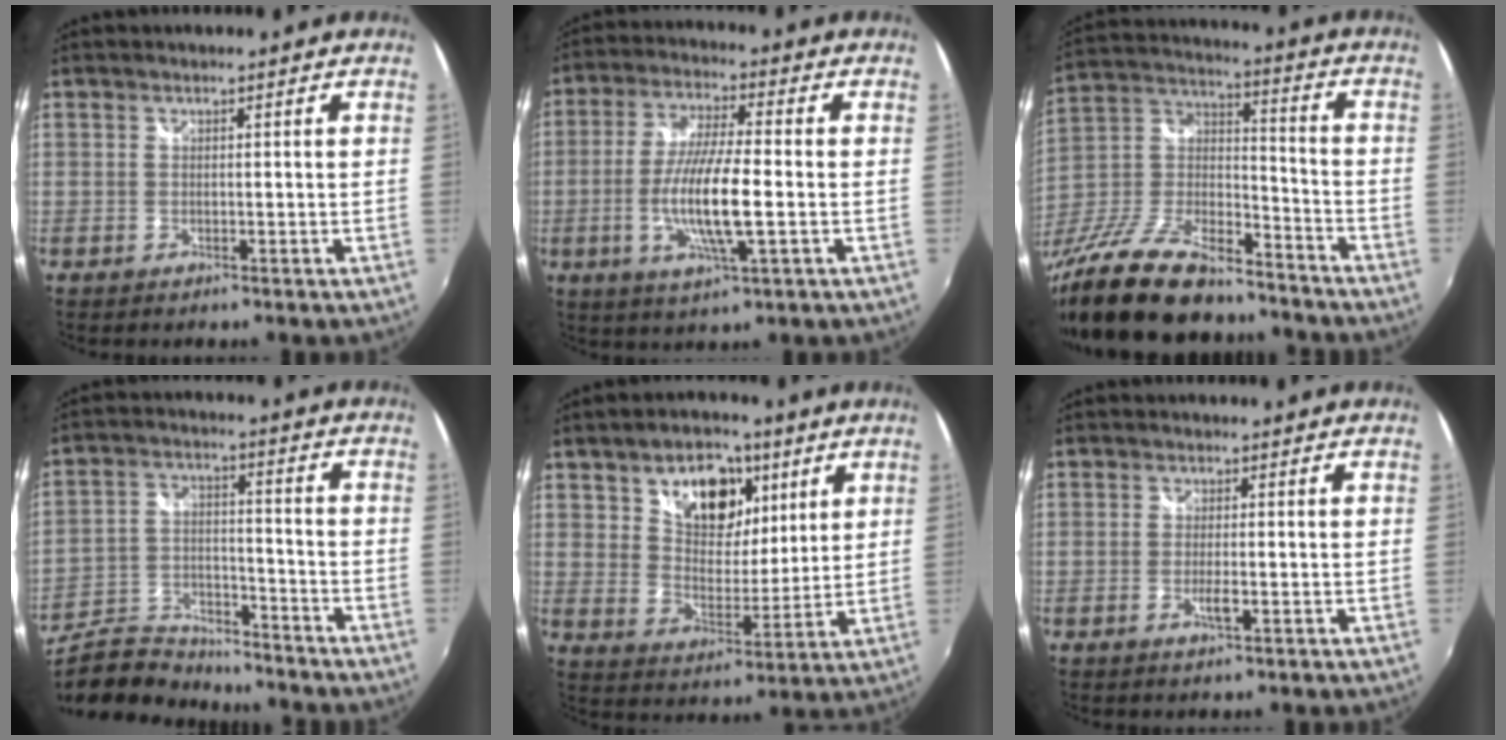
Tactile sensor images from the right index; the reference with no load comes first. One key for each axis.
{"total": 11.4, "fx": -2.4, "fy": 1.6, "fz": 11.0, "tx": -0.218, "ty": -0.005, "tz": -0.045}
{"total": 21.9, "fx": -16.0, "fy": 8.4, "fz": 12.3, "tx": -0.254, "ty": -0.008, "tz": -0.270}
{"total": 16.5, "fx": -14.2, "fy": 5.9, "fz": 5.9, "tx": -0.139, "ty": 0.005, "tz": -0.240}
{"total": 14.0, "fx": 6.6, "fy": 8.6, "fz": 8.8, "tx": -0.150, "ty": 0.017, "tz": 0.114}
{"total": 2.1, "fx": -0.6, "fy": 0.3, "fz": 2.0, "tx": -0.037, "ty": -0.002, "tz": -0.008}